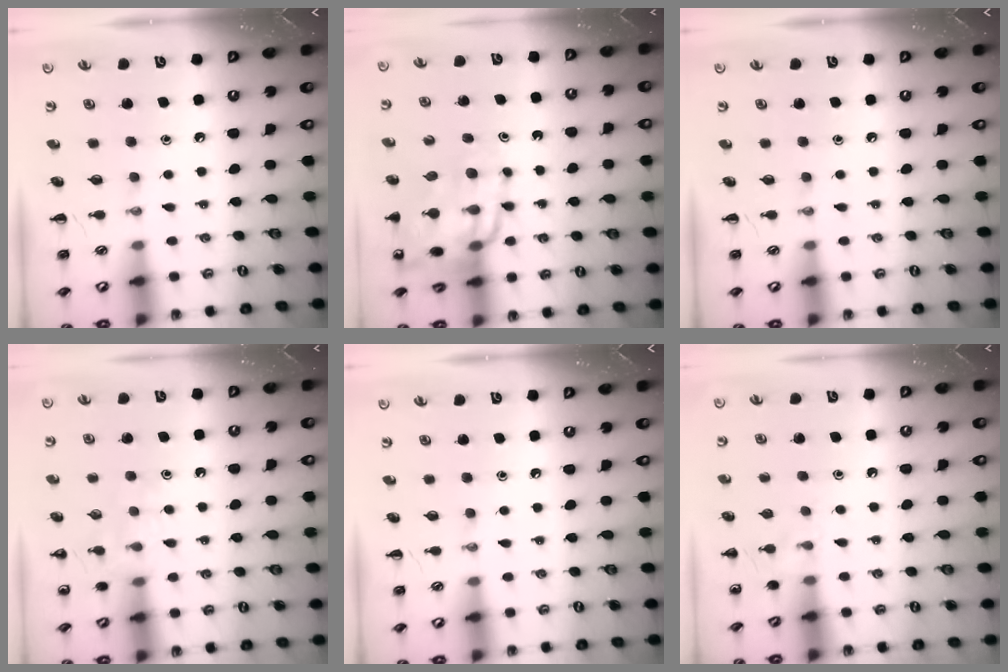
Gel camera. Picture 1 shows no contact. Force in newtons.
{"total": 17.0, "press": 16.6, "slide": 3.9}
{"total": 0.0}
{"total": 6.5, "press": 6.2, "slide": 2.1}
{"total": 0.0}
{"total": 5.3, "press": 5.0, "slide": 1.7}